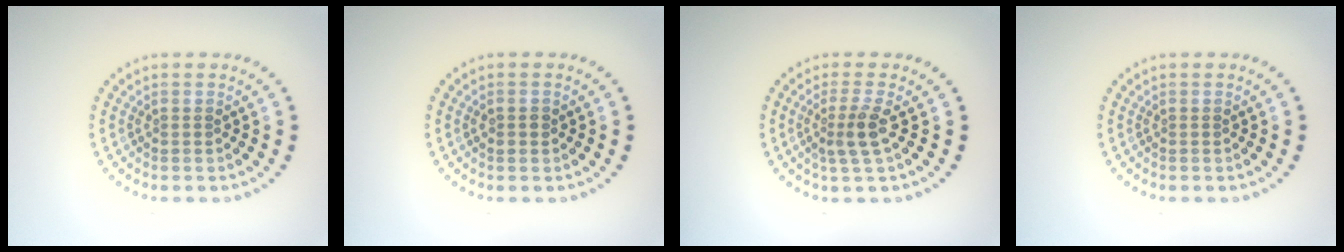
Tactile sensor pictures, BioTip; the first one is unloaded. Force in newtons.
{"total": 0.8, "press": 0.8, "slide": 0.1}
{"total": 2.4, "press": 1.8, "slide": 1.5}
{"total": 0.0}